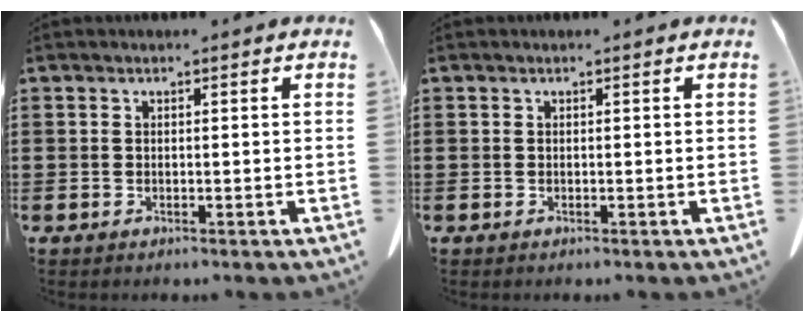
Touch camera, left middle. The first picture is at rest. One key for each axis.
{"total": 0.0}